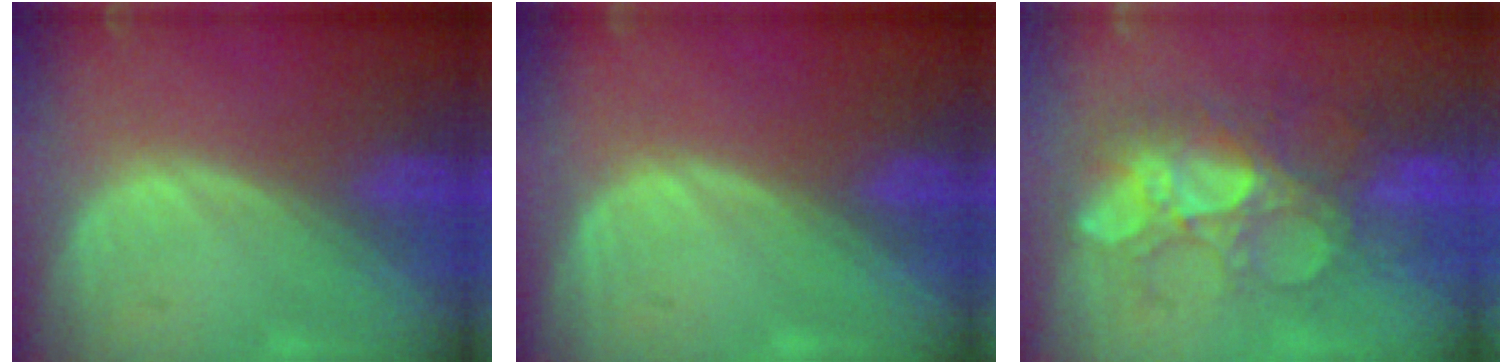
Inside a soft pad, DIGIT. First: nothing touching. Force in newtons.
{"total": 0.0}
{"total": 8.9, "press": 8.8, "slide": 1.4}